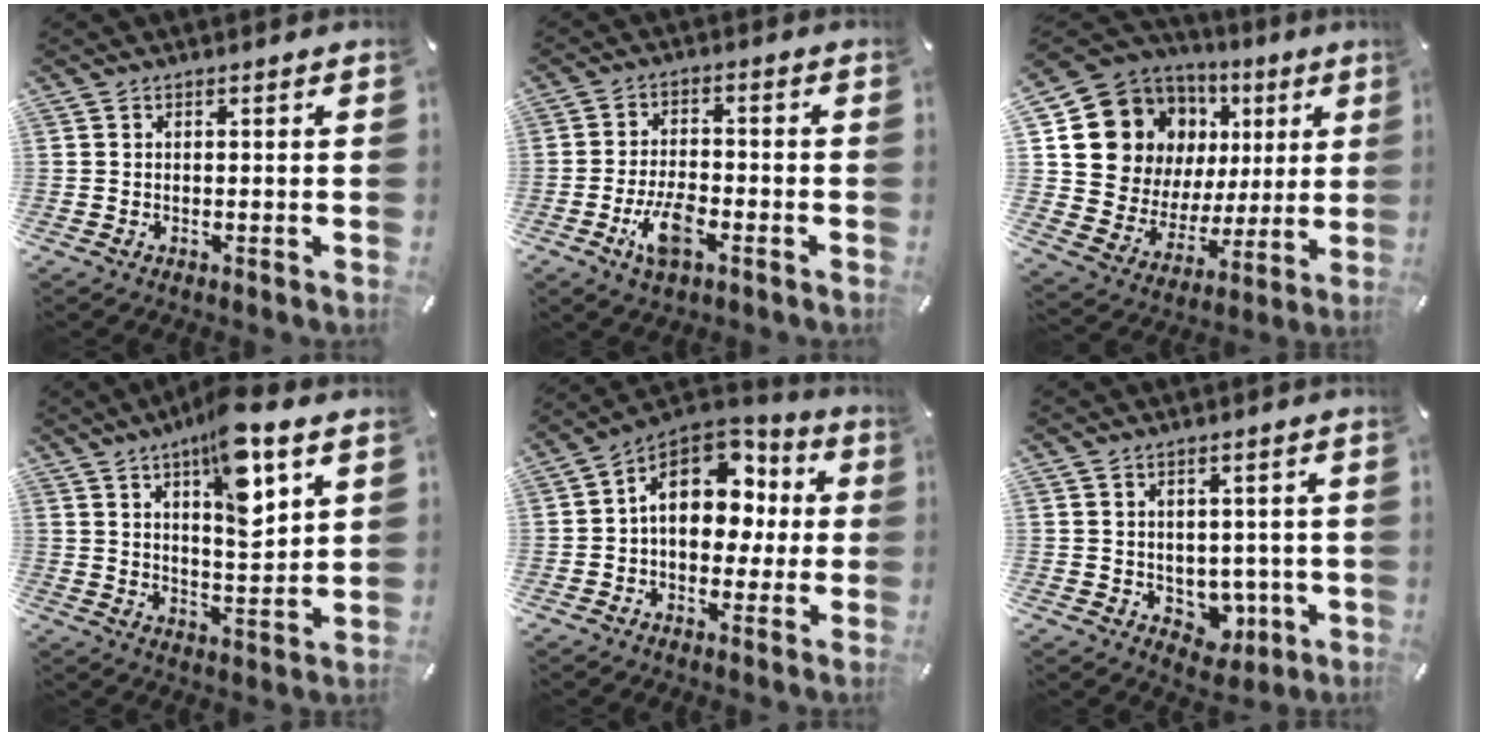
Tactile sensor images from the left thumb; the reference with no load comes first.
{"total": 8.0, "force": [-3.7, 3.8, 6.0], "torque": [-0.124, 0.010, -0.066]}
{"total": 13.8, "force": [6.5, 11.4, 4.5], "torque": [-0.082, -0.054, 0.131]}
{"total": 13.2, "force": [7.7, 4.2, 9.9], "torque": [-0.142, -0.042, 0.126]}
{"total": 15.7, "force": [3.6, 11.3, 10.3], "torque": [-0.150, -0.016, 0.068]}
{"total": 5.7, "force": [0.7, 5.4, 1.8], "torque": [-0.004, -0.013, 0.018]}